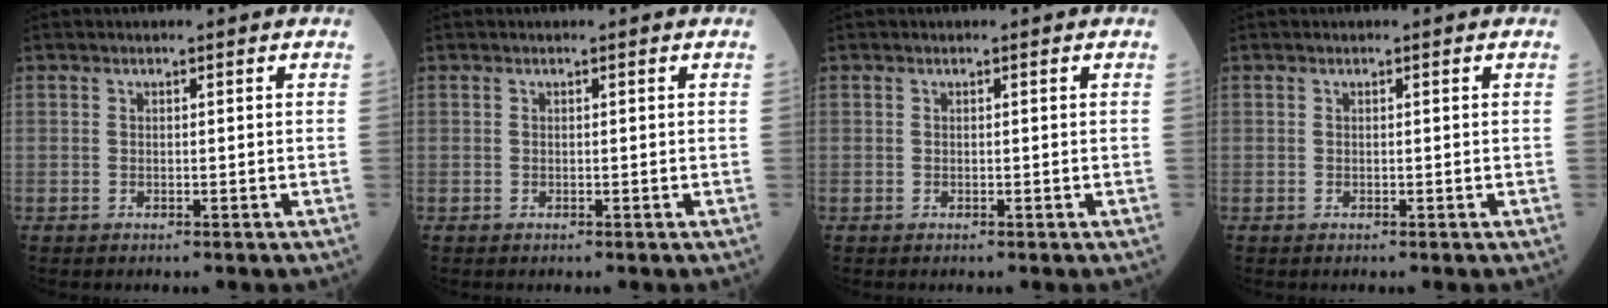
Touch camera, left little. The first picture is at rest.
{"total": 0.0}
{"total": 0.0}
{"total": 0.0}